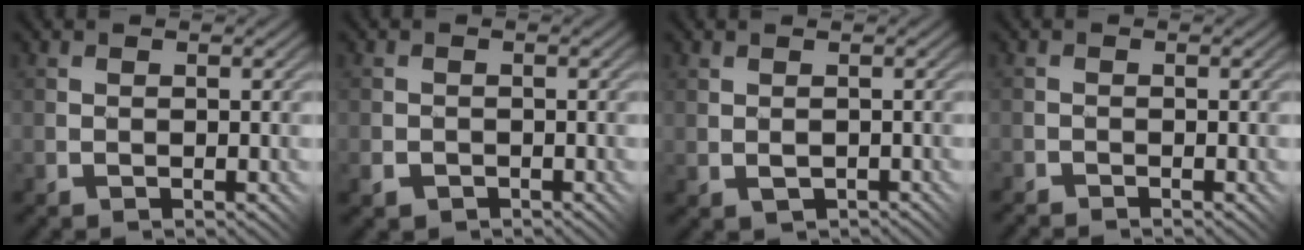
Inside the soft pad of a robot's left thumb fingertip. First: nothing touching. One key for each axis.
{"total": 1.4, "fx": -0.8, "fy": 1.1, "fz": 0.1, "tx": -0.004, "ty": -0.003, "tz": -0.017}
{"total": 1.3, "fx": 0.0, "fy": 0.8, "fz": 1.0, "tx": -0.023, "ty": -0.005, "tz": 0.003}
{"total": 1.3, "fx": -1.3, "fy": 0.0, "fz": -0.4, "tx": 0.006, "ty": 0.007, "tz": -0.026}